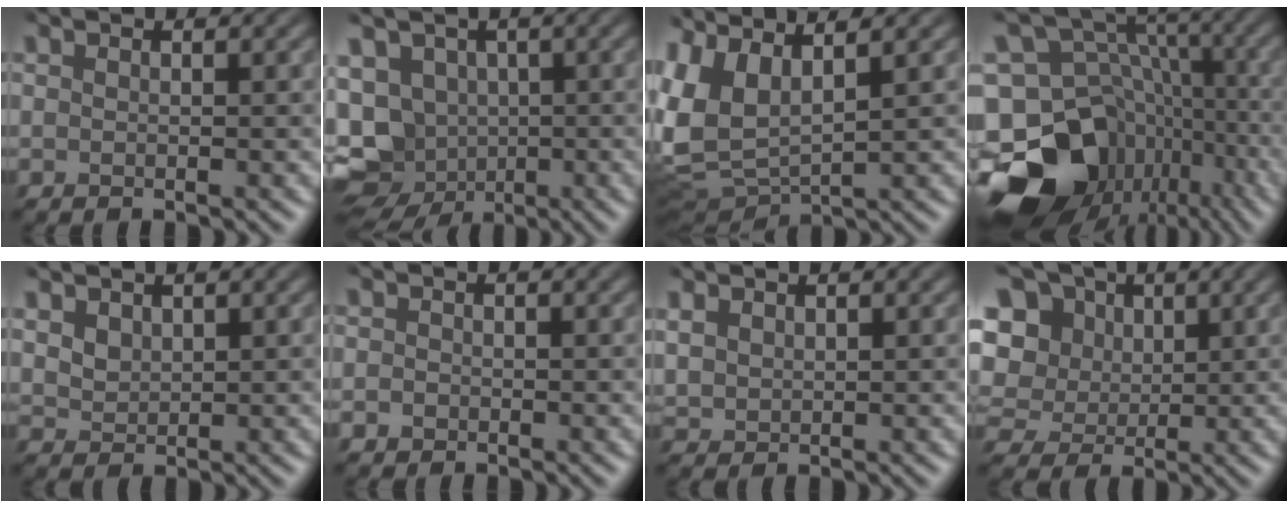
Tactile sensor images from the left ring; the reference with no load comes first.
{"total": 10.2, "force": [-3.2, 8.4, 4.8], "torque": [-0.093, -0.015, -0.044]}
{"total": 7.0, "force": [1.2, 3.9, 5.7], "torque": [-0.156, -0.001, 0.037]}
{"total": 17.6, "force": [-10.1, 13.1, 5.9], "torque": [-0.128, -0.023, -0.143]}
{"total": 1.8, "force": [1.0, 1.3, 0.9], "torque": [-0.029, 0.003, 0.029]}
{"total": 1.1, "force": [-1.0, 0.3, -0.5], "torque": [0.003, -0.001, -0.010]}
{"total": 1.1, "force": [0.8, 0.6, 0.4], "torque": [-0.017, 0.005, 0.029]}
{"total": 12.0, "force": [4.1, 9.6, 5.9], "torque": [-0.130, 0.037, 0.064]}